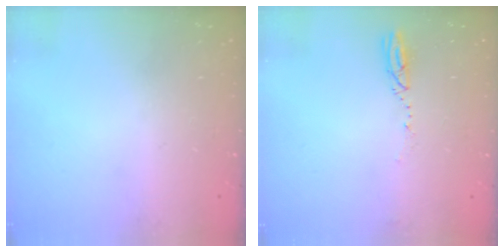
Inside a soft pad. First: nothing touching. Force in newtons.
{"total": 2.9, "press": 2.9, "slide": 0.4}